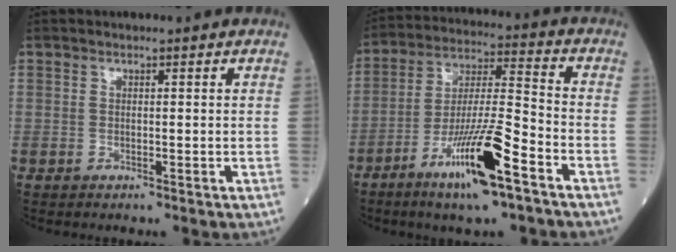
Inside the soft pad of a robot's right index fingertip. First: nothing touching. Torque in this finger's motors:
{"motor_torque": [1.73, -0.41, 1.06, 0.21]}